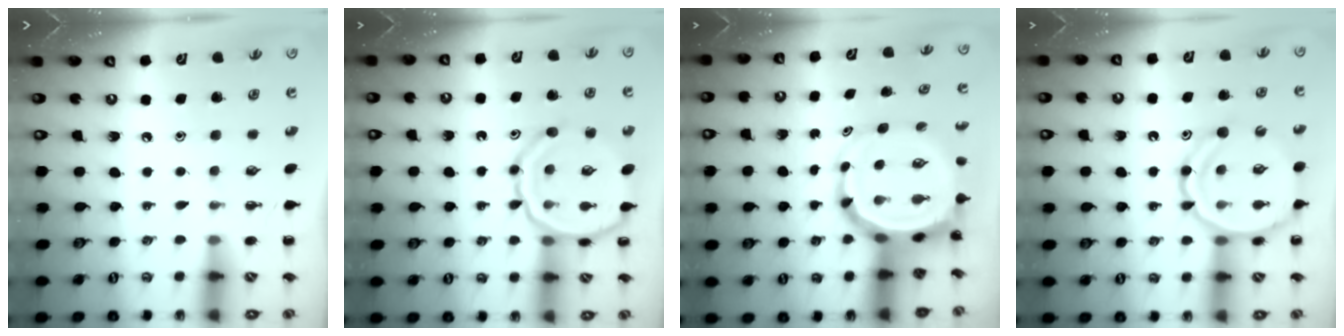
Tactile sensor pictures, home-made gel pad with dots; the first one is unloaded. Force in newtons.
{"total": 13.3, "press": 13.2, "slide": 1.2}
{"total": 7.9, "press": 7.5, "slide": 2.5}
{"total": 14.9, "press": 14.4, "slide": 3.5}